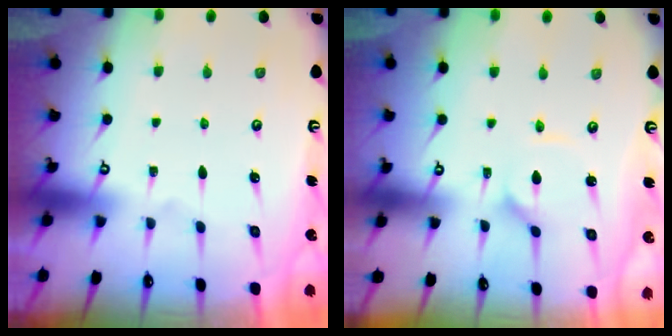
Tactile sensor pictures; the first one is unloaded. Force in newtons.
{"total": 2.6, "press": 2.6, "slide": 0.4}